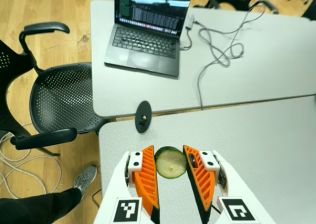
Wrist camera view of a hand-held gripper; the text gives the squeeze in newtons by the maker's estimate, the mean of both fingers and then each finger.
{"total": 8.8, "left": 9.0, "right": 8.5}